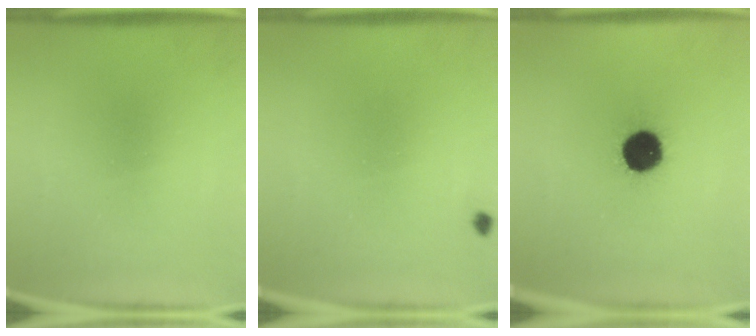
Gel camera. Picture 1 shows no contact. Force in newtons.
{"total": 0.7}
{"total": 12.6}